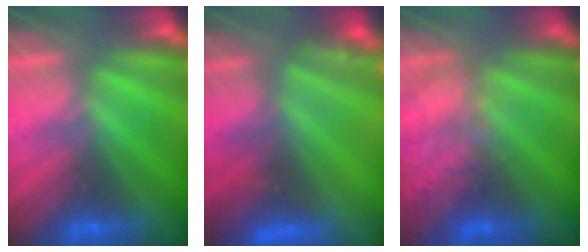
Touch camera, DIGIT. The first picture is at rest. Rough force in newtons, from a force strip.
{"total": 3.9}
{"total": 2.0}